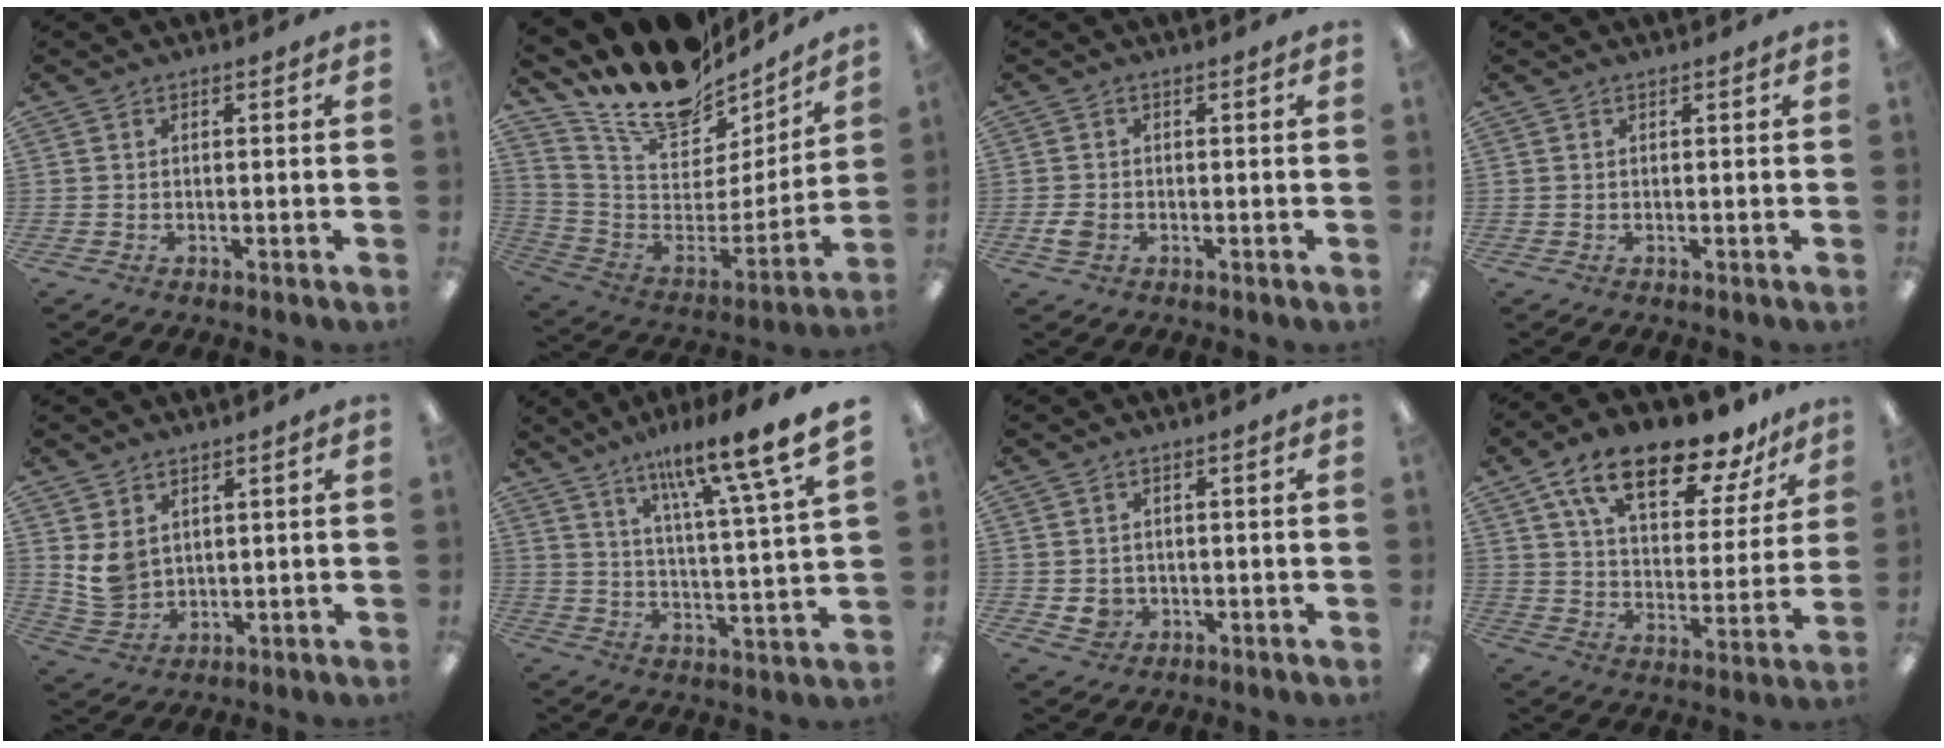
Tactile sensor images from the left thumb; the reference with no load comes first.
{"total": 18.2, "force": [15.0, 7.2, 7.4], "torque": [-0.132, -0.126, 0.262]}
{"total": 2.6, "force": [-0.7, 1.9, 1.6], "torque": [-0.040, -0.001, -0.016]}
{"total": 0.0}
{"total": 6.1, "force": [2.8, 4.6, 2.8], "torque": [-0.062, -0.007, 0.057]}
{"total": 14.7, "force": [11.1, 1.2, 9.6], "torque": [-0.151, -0.075, 0.171]}
{"total": 3.0, "force": [0.1, 2.8, 1.1], "torque": [-0.014, 0.000, 0.003]}
{"total": 17.8, "force": [13.1, 6.3, 10.2], "torque": [-0.166, -0.078, 0.221]}